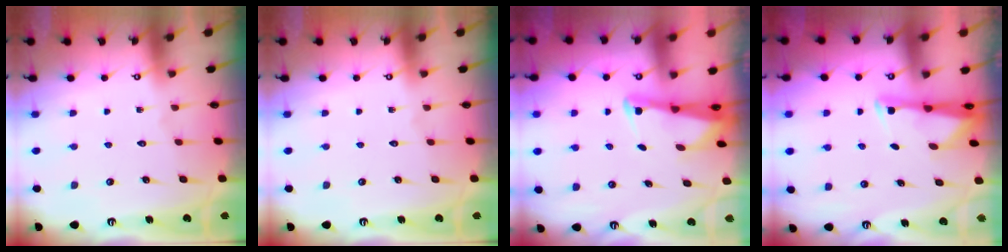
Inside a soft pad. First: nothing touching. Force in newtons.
{"total": 0.0}
{"total": 2.4, "press": 2.4, "slide": 0.3}
{"total": 2.9, "press": 2.9, "slide": 0.5}